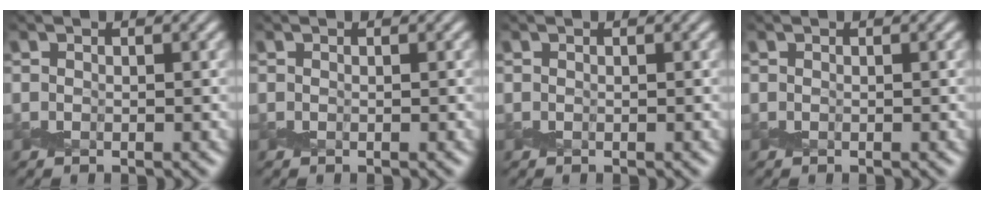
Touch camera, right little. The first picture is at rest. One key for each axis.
{"total": 0.0}
{"total": 0.0}
{"total": 0.0}